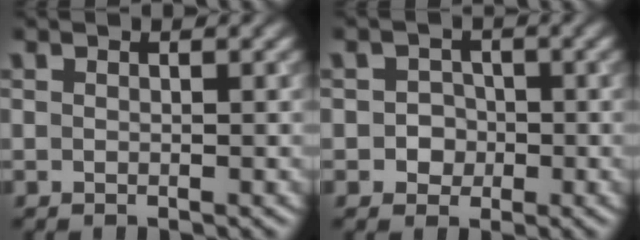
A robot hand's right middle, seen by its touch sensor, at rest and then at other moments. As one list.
[{"total": 1.9, "force": [-0.3, 1.8, 0.5], "torque": [0.016, -0.001, -0.014]}]